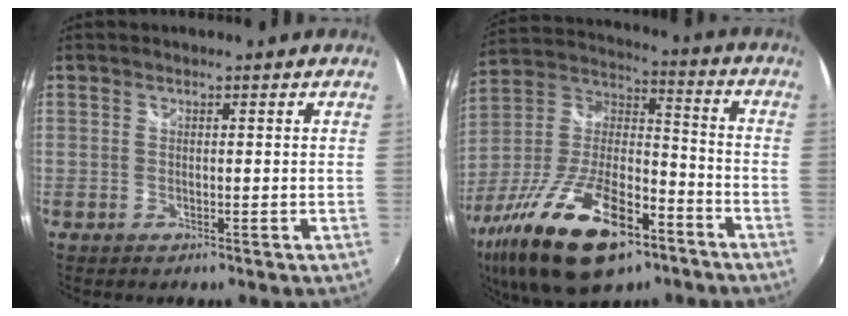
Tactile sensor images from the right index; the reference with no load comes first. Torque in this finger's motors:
{"motor_torque": [1.19, -0.95, 1.05, 0.18]}